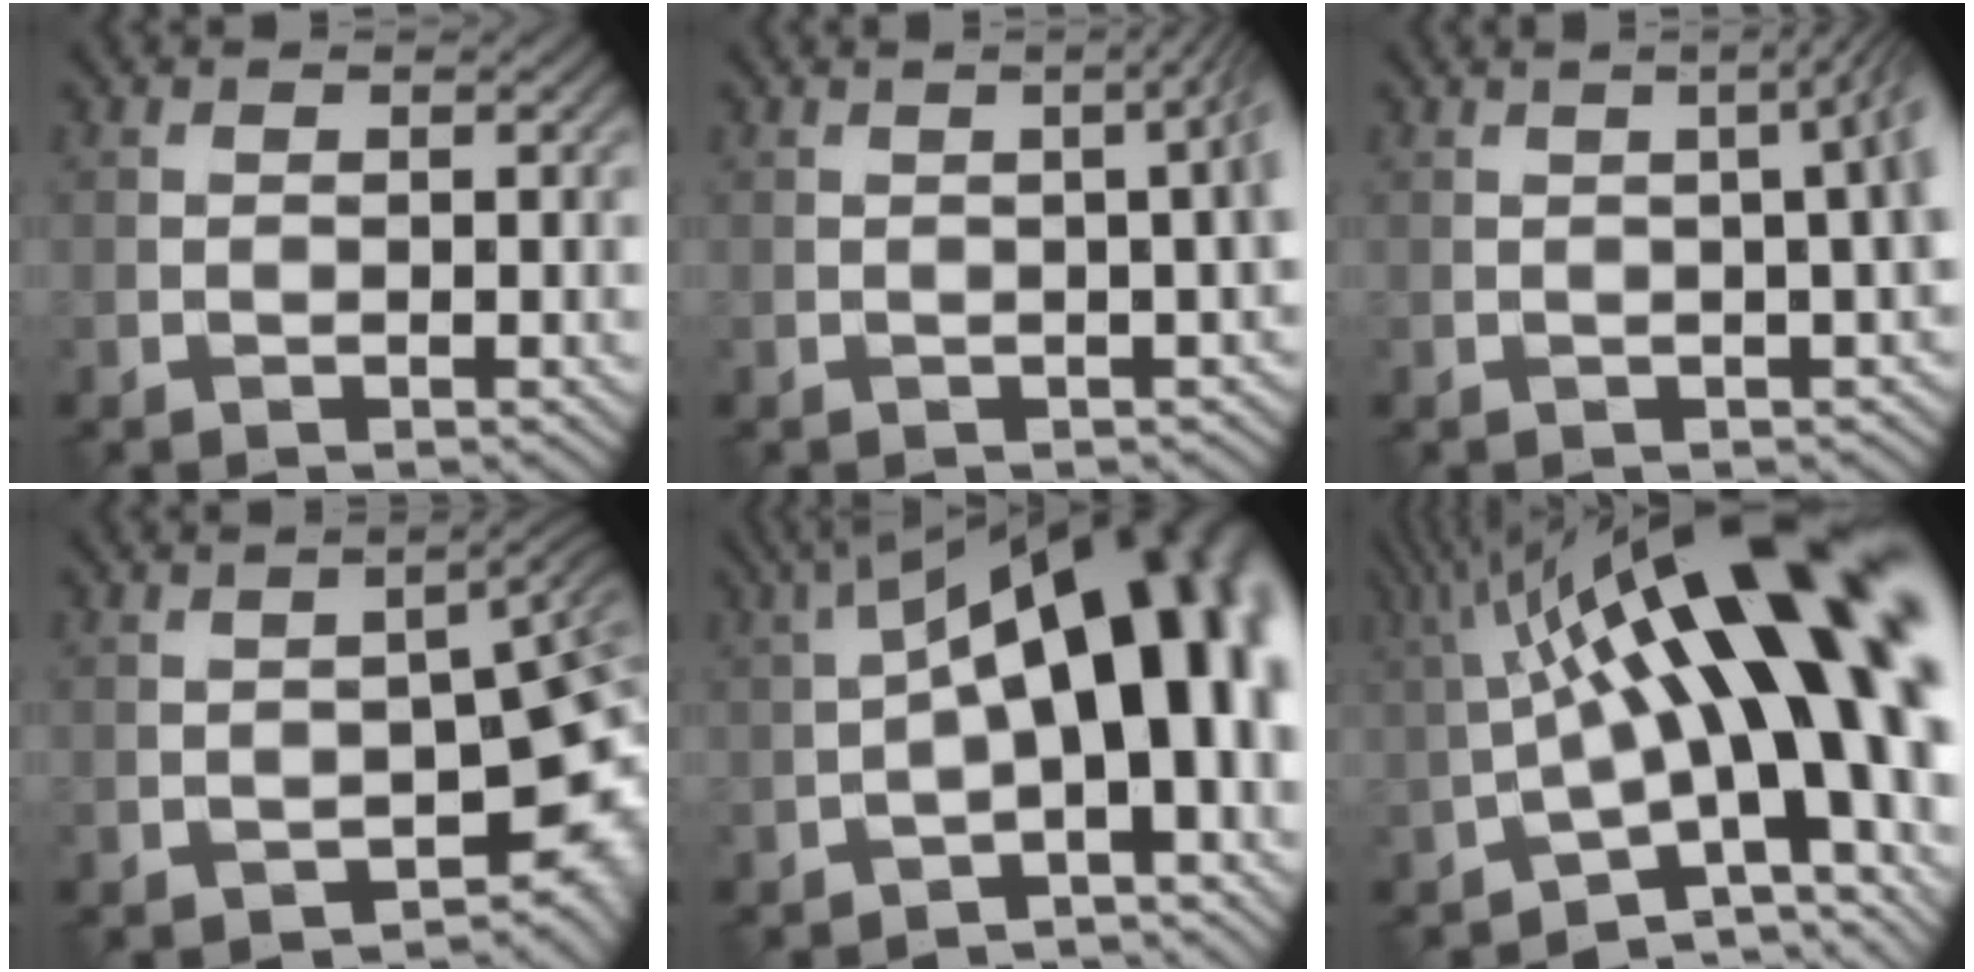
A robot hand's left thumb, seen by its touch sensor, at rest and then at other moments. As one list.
[{"total": 4.6, "force": [0.1, 1.5, 4.3], "torque": [-0.026, 0.014, 0.003]}, {"total": 6.9, "force": [0.4, 2.4, 6.5], "torque": [-0.029, 0.024, -0.003]}, {"total": 7.7, "force": [-3.4, 3.3, 6.0], "torque": [-0.075, -0.019, -0.036]}, {"total": 15.7, "force": [-0.6, 6.8, 14.1], "torque": [-0.186, 0.027, -0.003]}, {"total": 19.4, "force": [1.6, 6.4, 18.2], "torque": [-0.233, 0.025, 0.036]}]